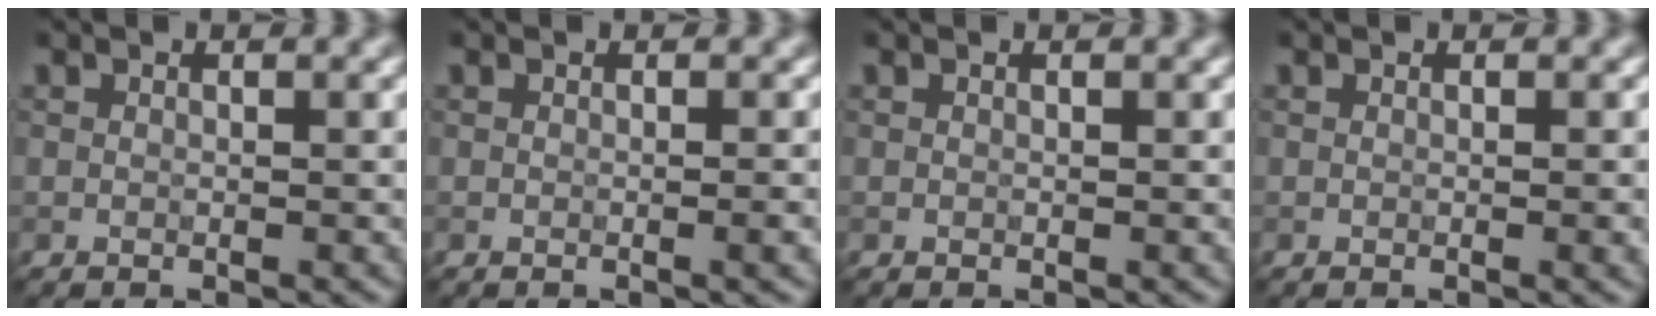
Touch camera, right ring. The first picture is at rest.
{"total": 1.2, "force": [-0.2, 0.2, 1.2], "torque": [-0.012, 0.001, -0.004]}
{"total": 0.0}
{"total": 1.2, "force": [-0.1, 0.3, 1.1], "torque": [-0.011, 0.002, -0.002]}